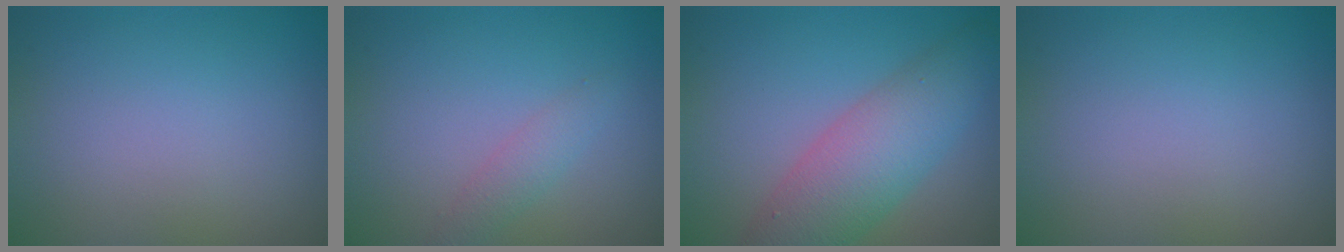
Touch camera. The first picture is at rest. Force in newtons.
{"total": 1.5, "press": 1.5, "slide": 0.0}
{"total": 7.0, "press": 7.0, "slide": 0.2}
{"total": 0.0}